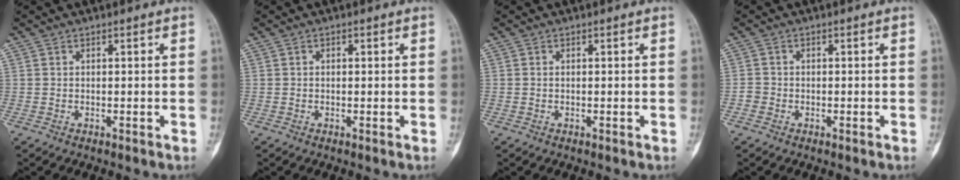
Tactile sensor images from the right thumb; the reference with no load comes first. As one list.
[{"total": 0.5, "force": [0.1, 0.3, 0.4], "torque": [-0.007, 0.000, 0.002]}, {"total": 0.0}, {"total": 1.4, "force": [-0.6, 1.2, 0.2], "torque": [0.000, 0.005, -0.017]}]